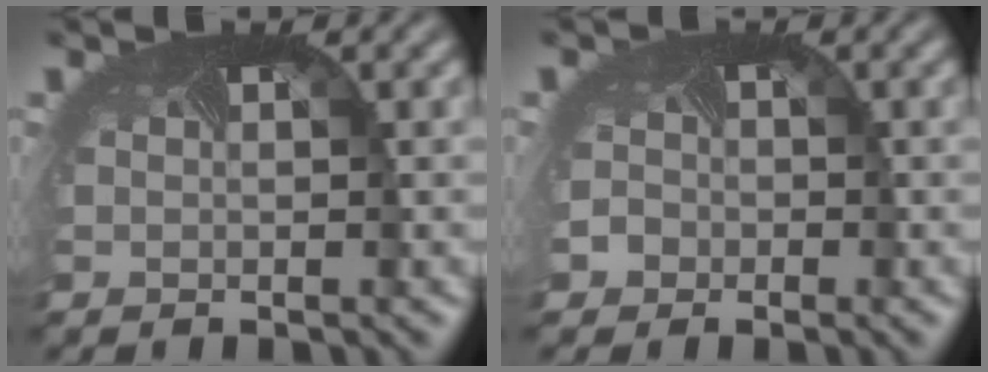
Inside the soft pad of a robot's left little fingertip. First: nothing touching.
{"total": 2.2, "force": [-0.8, 2.0, 0.6], "torque": [-0.001, 0.001, -0.016]}